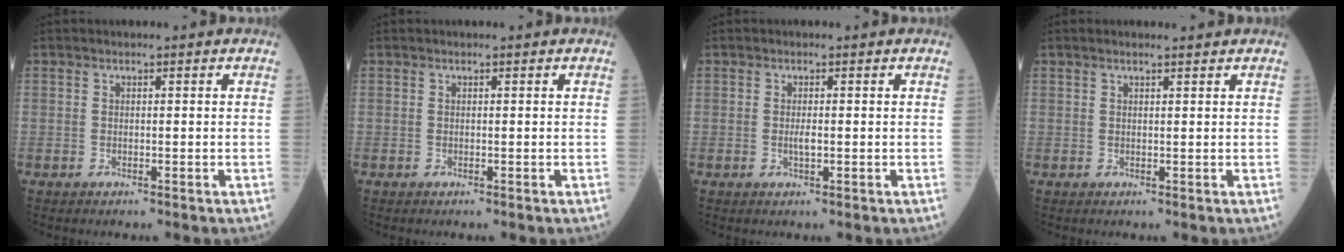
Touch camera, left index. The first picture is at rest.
{"total": 0.0}
{"total": 1.3, "force": [-0.1, 0.3, 1.2], "torque": [-0.025, -0.002, -0.001]}
{"total": 2.0, "force": [1.8, 0.0, 0.9], "torque": [-0.014, 0.015, 0.028]}